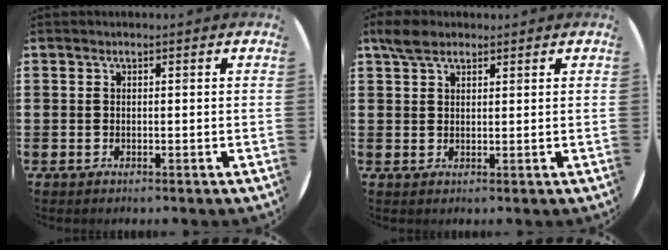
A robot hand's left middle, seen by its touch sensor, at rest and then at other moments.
{"total": 3.1, "force": [2.5, 1.4, 1.2], "torque": [-0.021, 0.004, 0.046]}